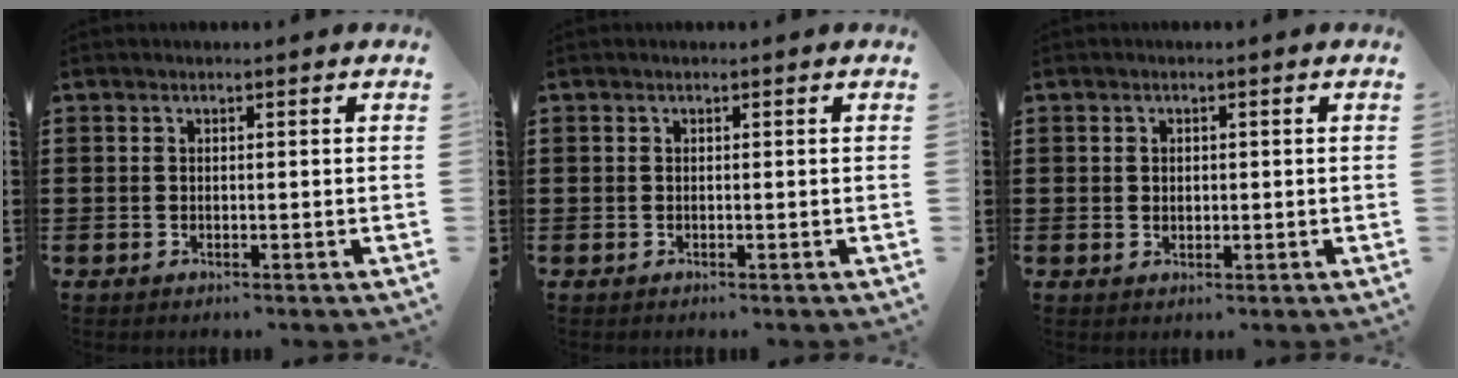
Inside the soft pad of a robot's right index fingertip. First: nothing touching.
{"total": 0.0}
{"total": 1.0, "force": [0.3, 0.8, 0.5], "torque": [-0.011, 0.006, 0.005]}